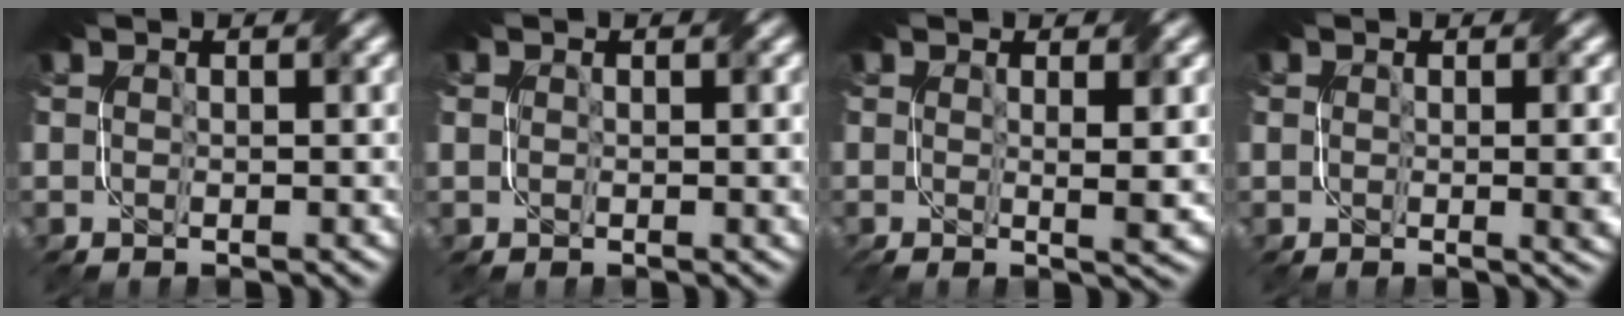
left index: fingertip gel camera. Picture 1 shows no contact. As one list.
[{"total": 1.4, "force": [0.4, 1.1, 0.8], "torque": [-0.010, -0.005, 0.010]}, {"total": 3.5, "force": [0.4, 0.9, 3.4], "torque": [-0.041, -0.005, 0.006]}, {"total": 2.1, "force": [0.1, 0.8, 1.9], "torque": [-0.025, -0.006, 0.009]}]